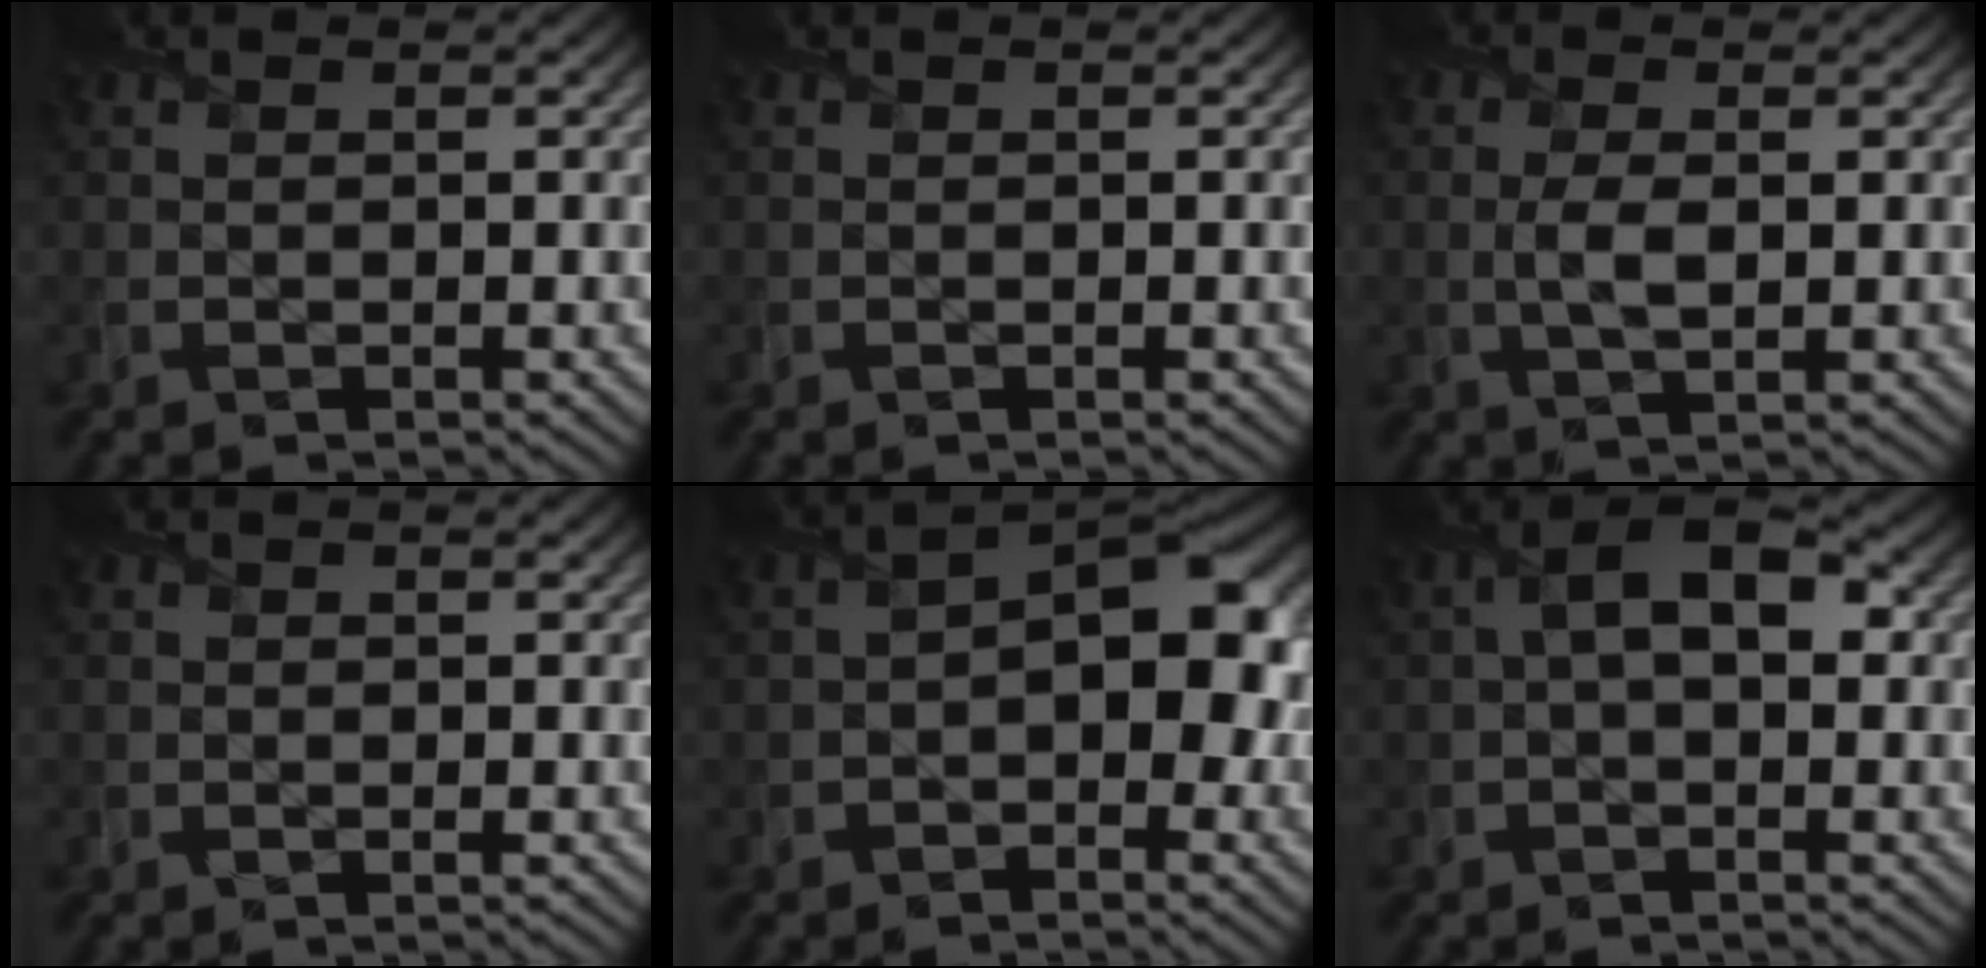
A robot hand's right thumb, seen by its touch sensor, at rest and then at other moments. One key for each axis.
{"total": 0.0}
{"total": 3.0, "fx": 0.1, "fy": 1.3, "fz": 2.7, "tx": -0.066, "ty": -0.001, "tz": 0.001}
{"total": 0.6, "fx": -0.2, "fy": 0.5, "fz": 0.2, "tx": 0.001, "ty": -0.006, "tz": -0.005}
{"total": 7.9, "fx": -1.0, "fy": 4.8, "fz": 6.2, "tx": -0.074, "ty": 0.013, "tz": -0.031}
{"total": 4.9, "fx": 0.5, "fy": 2.7, "fz": 4.1, "tx": -0.071, "ty": 0.013, "tz": -0.004}